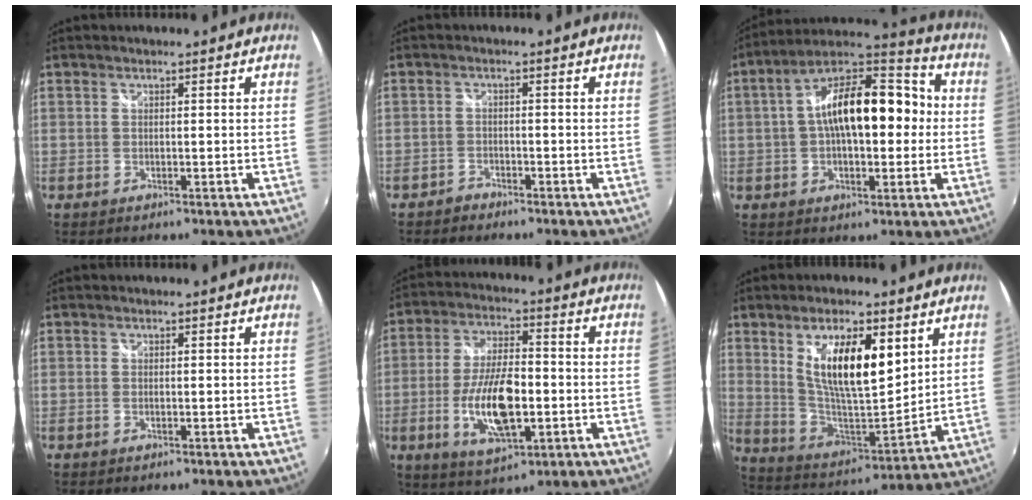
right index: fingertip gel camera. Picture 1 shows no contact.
{"total": 2.1, "force": [-1.8, 1.0, 0.0], "torque": [-0.008, 0.004, -0.036]}
{"total": 17.5, "force": [0.7, 8.1, 15.5], "torque": [-0.258, 0.036, 0.002]}
{"total": 0.5, "force": [-0.3, 0.2, 0.4], "torque": [-0.011, -0.001, -0.005]}
{"total": 14.0, "force": [-3.5, 5.8, 12.2], "torque": [-0.242, -0.009, -0.057]}
{"total": 15.7, "force": [6.4, 5.4, 13.2], "torque": [-0.228, -0.004, 0.125]}